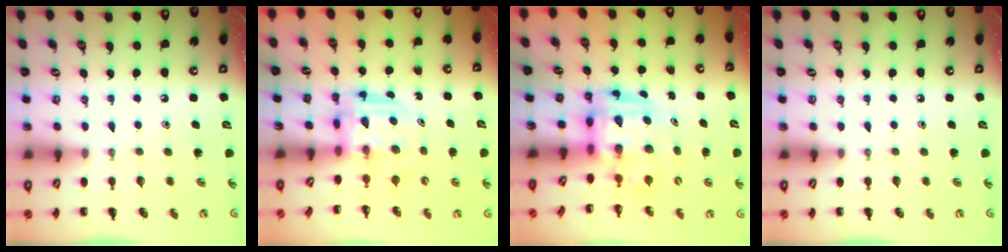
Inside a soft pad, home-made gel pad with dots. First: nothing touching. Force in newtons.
{"total": 3.1, "press": 3.1, "slide": 0.2}
{"total": 3.5, "press": 3.4, "slide": 0.7}
{"total": 0.0}